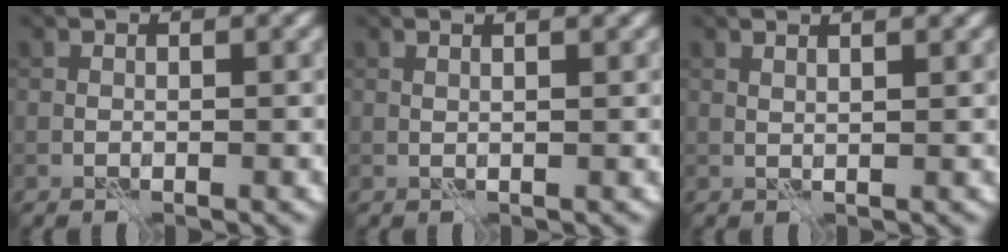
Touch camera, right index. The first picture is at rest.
{"total": 2.1, "force": [1.3, 0.8, 1.5], "torque": [-0.006, 0.002, -0.005]}
{"total": 2.3, "force": [1.5, 0.7, 1.5], "torque": [-0.011, 0.003, 0.004]}